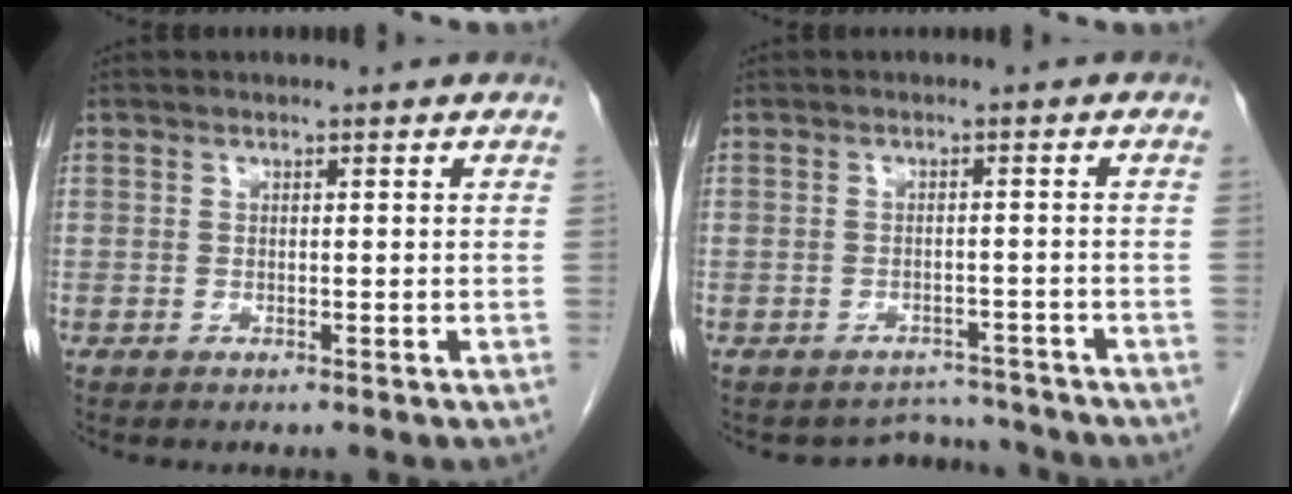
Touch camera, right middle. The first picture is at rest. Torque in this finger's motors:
{"motor_torque": [-0.58, -0.46, -0.20, -0.05]}